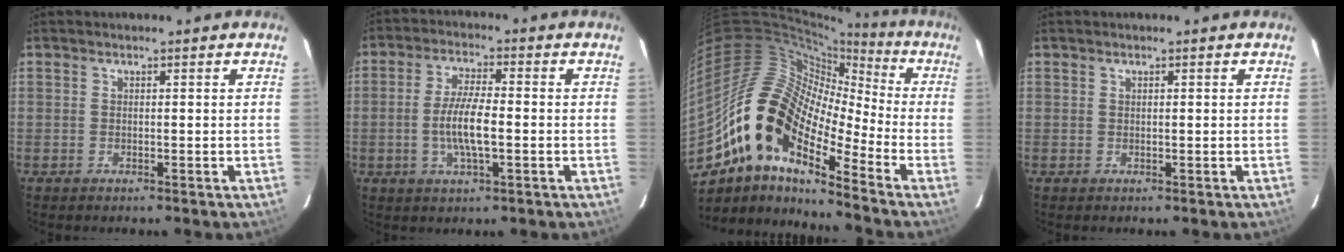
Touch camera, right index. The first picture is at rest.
{"total": 7.6, "force": [-1.4, 1.8, 7.2], "torque": [-0.142, -0.002, -0.027]}
{"total": 16.9, "force": [-8.7, 6.9, 12.8], "torque": [-0.204, -0.007, -0.183]}
{"total": 0.0}